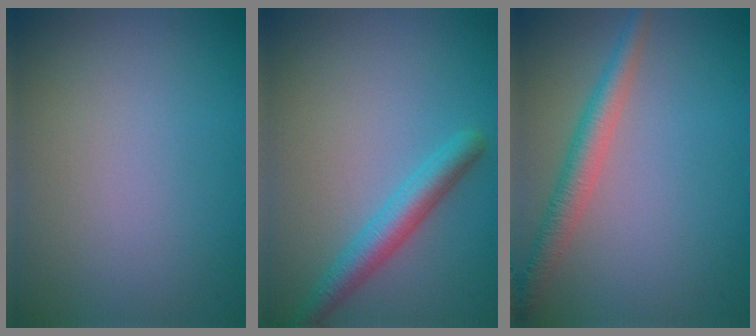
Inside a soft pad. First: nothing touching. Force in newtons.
{"total": 2.9, "press": 2.9, "slide": 0.1}
{"total": 2.9, "press": 2.9, "slide": 0.1}